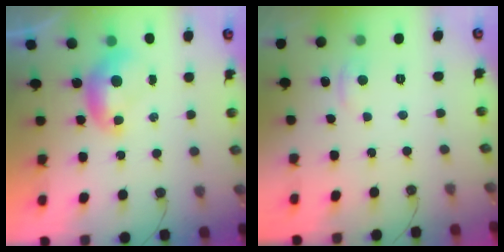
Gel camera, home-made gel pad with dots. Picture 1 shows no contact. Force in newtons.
{"total": 0.8, "press": 0.1, "slide": 0.8}